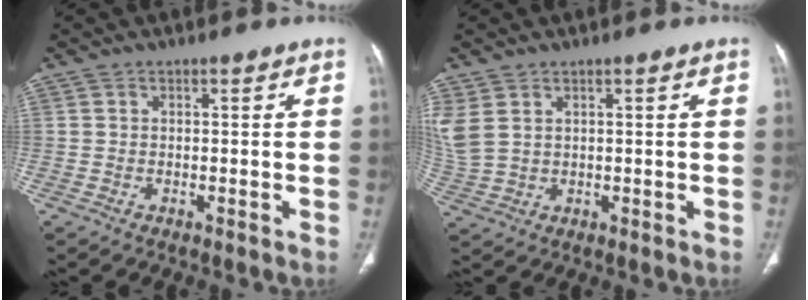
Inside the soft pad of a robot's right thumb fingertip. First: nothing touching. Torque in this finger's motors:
{"motor_torque": [-0.85, 1.14, 0.90, 0.45, 0.30]}